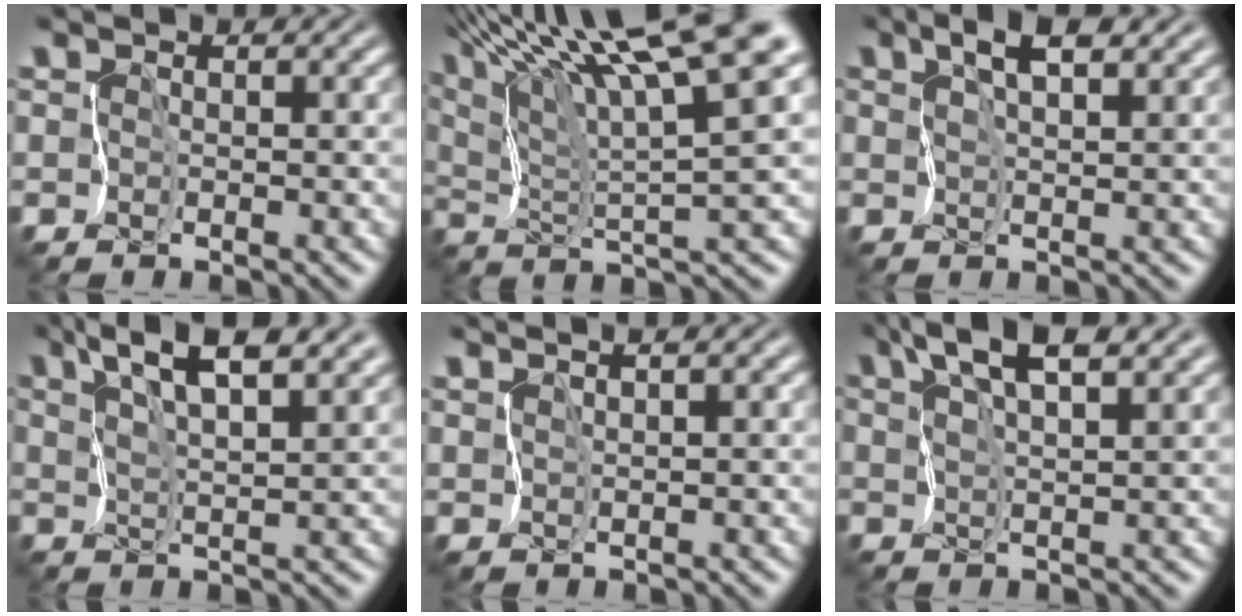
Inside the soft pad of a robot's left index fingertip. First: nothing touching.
{"total": 14.9, "force": [9.5, 2.7, 11.2], "torque": [-0.181, 0.020, 0.142]}
{"total": 3.4, "force": [2.1, 0.9, 2.5], "torque": [-0.049, 0.004, 0.038]}
{"total": 6.3, "force": [4.4, 1.4, 4.3], "torque": [-0.081, 0.013, 0.067]}
{"total": 3.1, "force": [2.4, 0.6, 1.9], "torque": [-0.036, 0.017, 0.034]}
{"total": 5.0, "force": [3.4, 0.9, 3.5], "torque": [-0.072, 0.012, 0.064]}